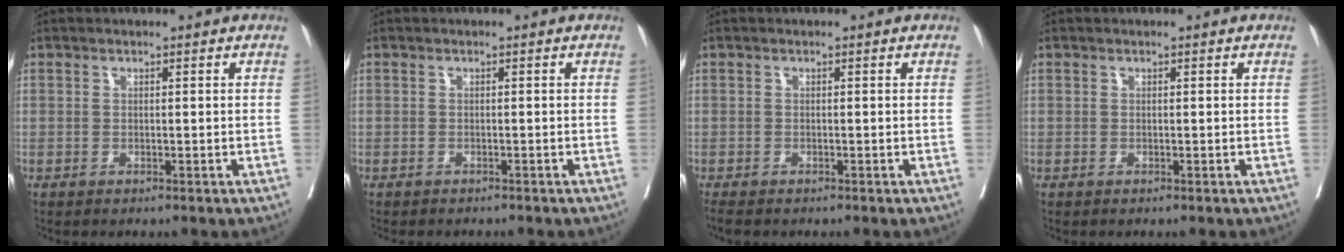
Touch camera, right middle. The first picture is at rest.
{"total": 2.6, "force": [-2.4, 0.8, 0.7], "torque": [-0.009, -0.004, -0.031]}
{"total": 1.7, "force": [-1.4, 0.4, 0.7], "torque": [-0.017, -0.008, -0.021]}
{"total": 0.0}